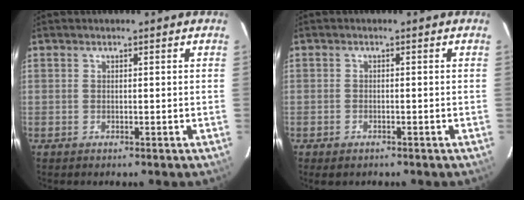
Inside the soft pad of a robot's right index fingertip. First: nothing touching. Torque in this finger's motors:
{"motor_torque": [0.20, -0.41, -0.14, -0.04]}